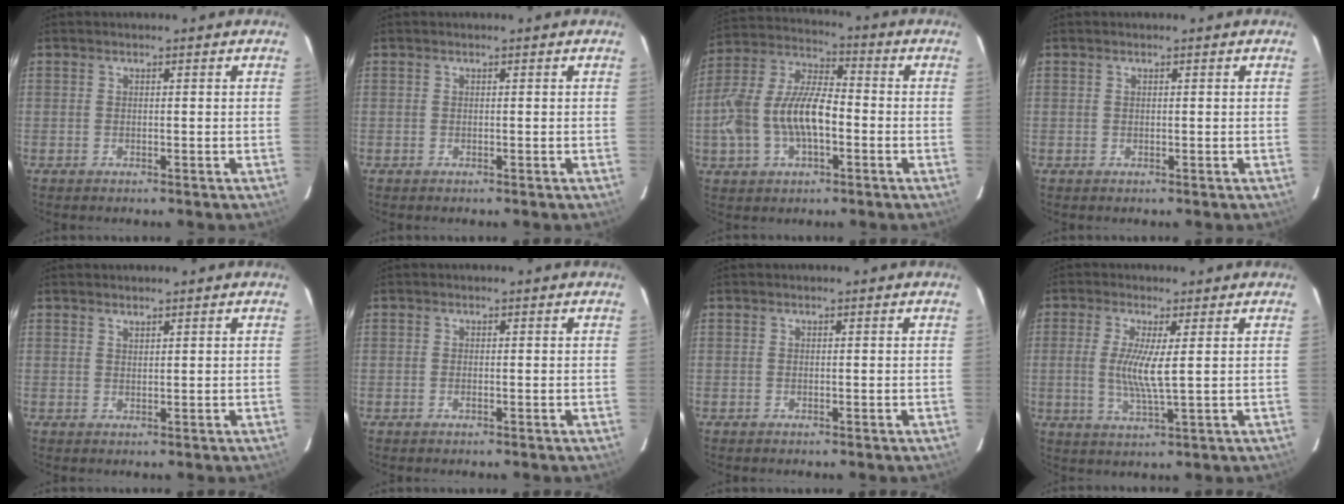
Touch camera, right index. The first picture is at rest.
{"total": 0.0}
{"total": 14.9, "force": [-3.2, 7.5, 12.4], "torque": [-0.261, 0.012, -0.058]}
{"total": 0.0}
{"total": 1.0, "force": [0.9, 0.2, 0.3], "torque": [-0.006, 0.001, 0.017]}
{"total": 0.6, "force": [-0.2, 0.3, 0.4], "torque": [-0.009, 0.000, -0.005]}
{"total": 0.0}
{"total": 6.3, "force": [0.6, 0.4, 6.3], "torque": [-0.130, -0.010, 0.007]}